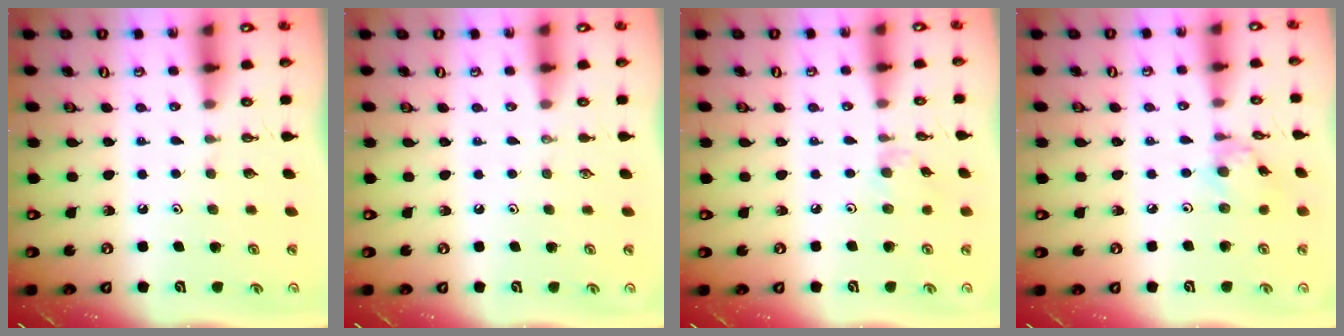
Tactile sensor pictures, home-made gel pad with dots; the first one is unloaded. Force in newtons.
{"total": 0.0}
{"total": 2.5, "press": 2.5, "slide": 0.5}
{"total": 2.8, "press": 2.8, "slide": 0.1}